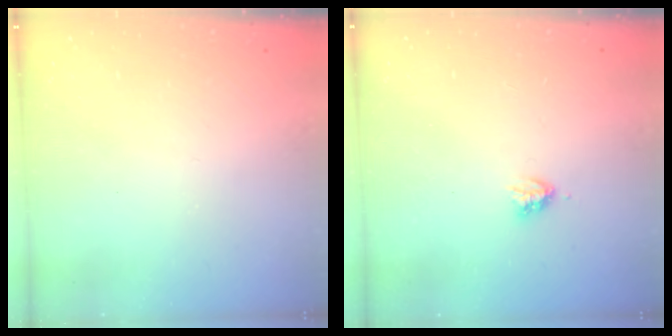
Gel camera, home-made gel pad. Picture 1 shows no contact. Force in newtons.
{"total": 2.9, "press": 2.9, "slide": 0.5}